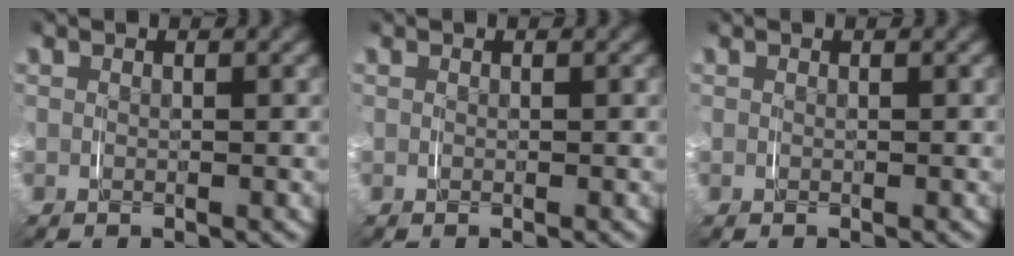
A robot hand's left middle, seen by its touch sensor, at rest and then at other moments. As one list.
[{"total": 0.0}, {"total": 0.0}]